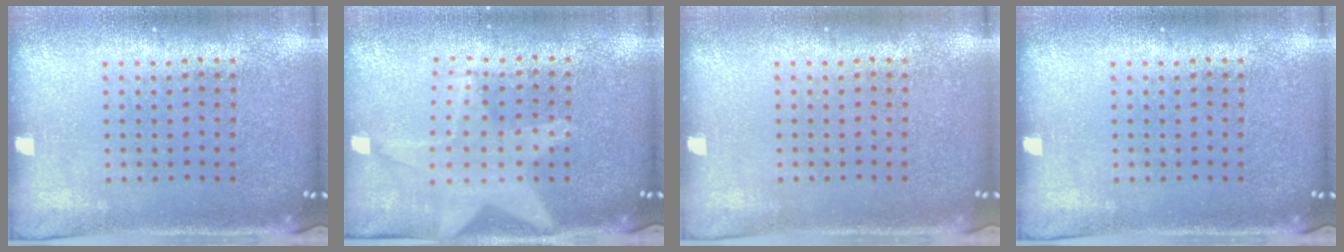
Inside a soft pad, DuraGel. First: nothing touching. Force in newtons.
{"total": 1.3, "press": 1.2, "slide": 0.3}
{"total": 0.0}
{"total": 0.0}